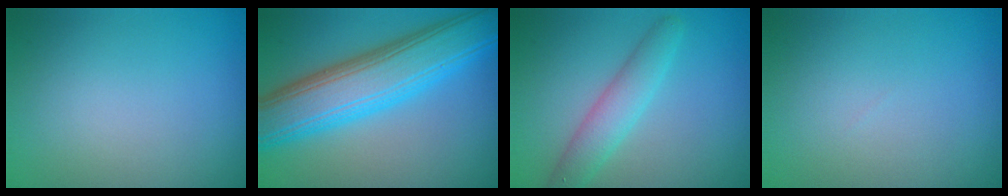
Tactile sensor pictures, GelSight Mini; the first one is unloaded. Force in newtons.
{"total": 9.5, "press": 9.5, "slide": 0.2}
{"total": 3.4, "press": 3.4, "slide": 0.0}
{"total": 0.0}